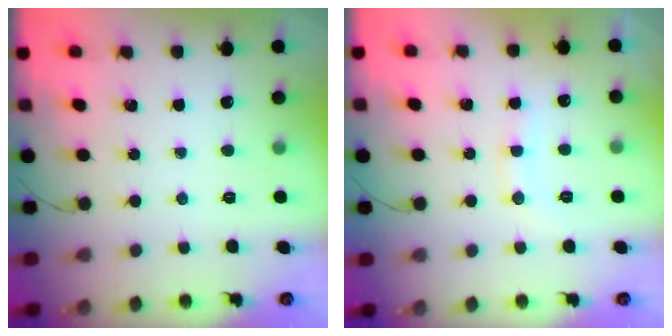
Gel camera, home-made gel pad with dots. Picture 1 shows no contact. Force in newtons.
{"total": 9.4, "press": 9.3, "slide": 1.3}